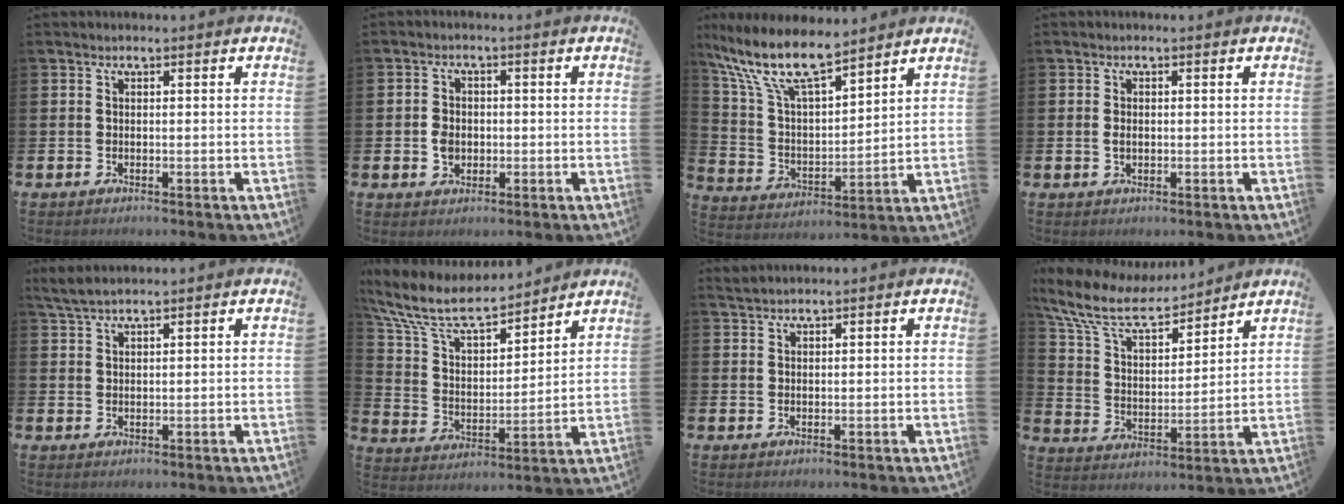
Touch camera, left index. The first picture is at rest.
{"total": 2.9, "force": [-0.5, 2.4, 1.4], "torque": [-0.024, 0.005, -0.014]}
{"total": 11.4, "force": [9.7, 2.4, 5.6], "torque": [-0.148, -0.051, 0.170]}
{"total": 1.2, "force": [0.0, 0.8, 0.8], "torque": [-0.009, 0.004, -0.004]}
{"total": 2.6, "force": [2.4, 0.2, 1.0], "torque": [-0.027, 0.000, 0.045]}
{"total": 9.7, "force": [8.6, 2.6, 3.6], "torque": [-0.112, -0.056, 0.151]}
{"total": 1.4, "force": [1.4, 0.1, 0.1], "torque": [0.001, 0.000, 0.026]}
{"total": 10.3, "force": [9.0, 3.2, 4.0], "torque": [-0.122, -0.051, 0.159]}